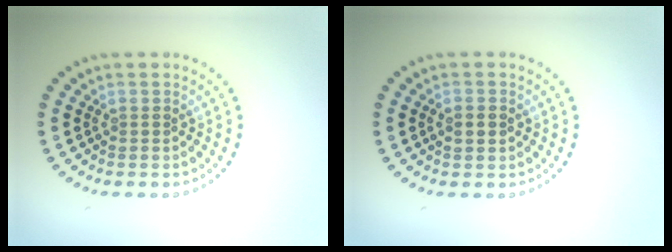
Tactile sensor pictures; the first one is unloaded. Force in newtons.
{"total": 1.9, "press": 1.9, "slide": 0.1}